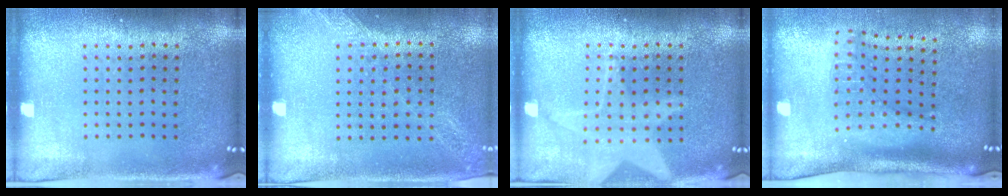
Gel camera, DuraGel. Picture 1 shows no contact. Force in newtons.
{"total": 1.2, "press": 1.2, "slide": 0.4}
{"total": 1.3, "press": 1.3, "slide": 0.3}
{"total": 2.1, "press": 1.4, "slide": 1.6}